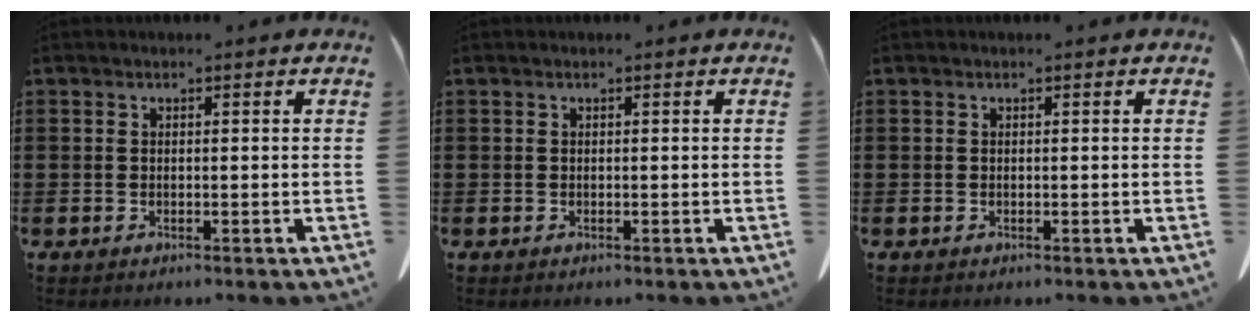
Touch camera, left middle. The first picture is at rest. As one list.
[{"total": 0.0}, {"total": 0.0}]